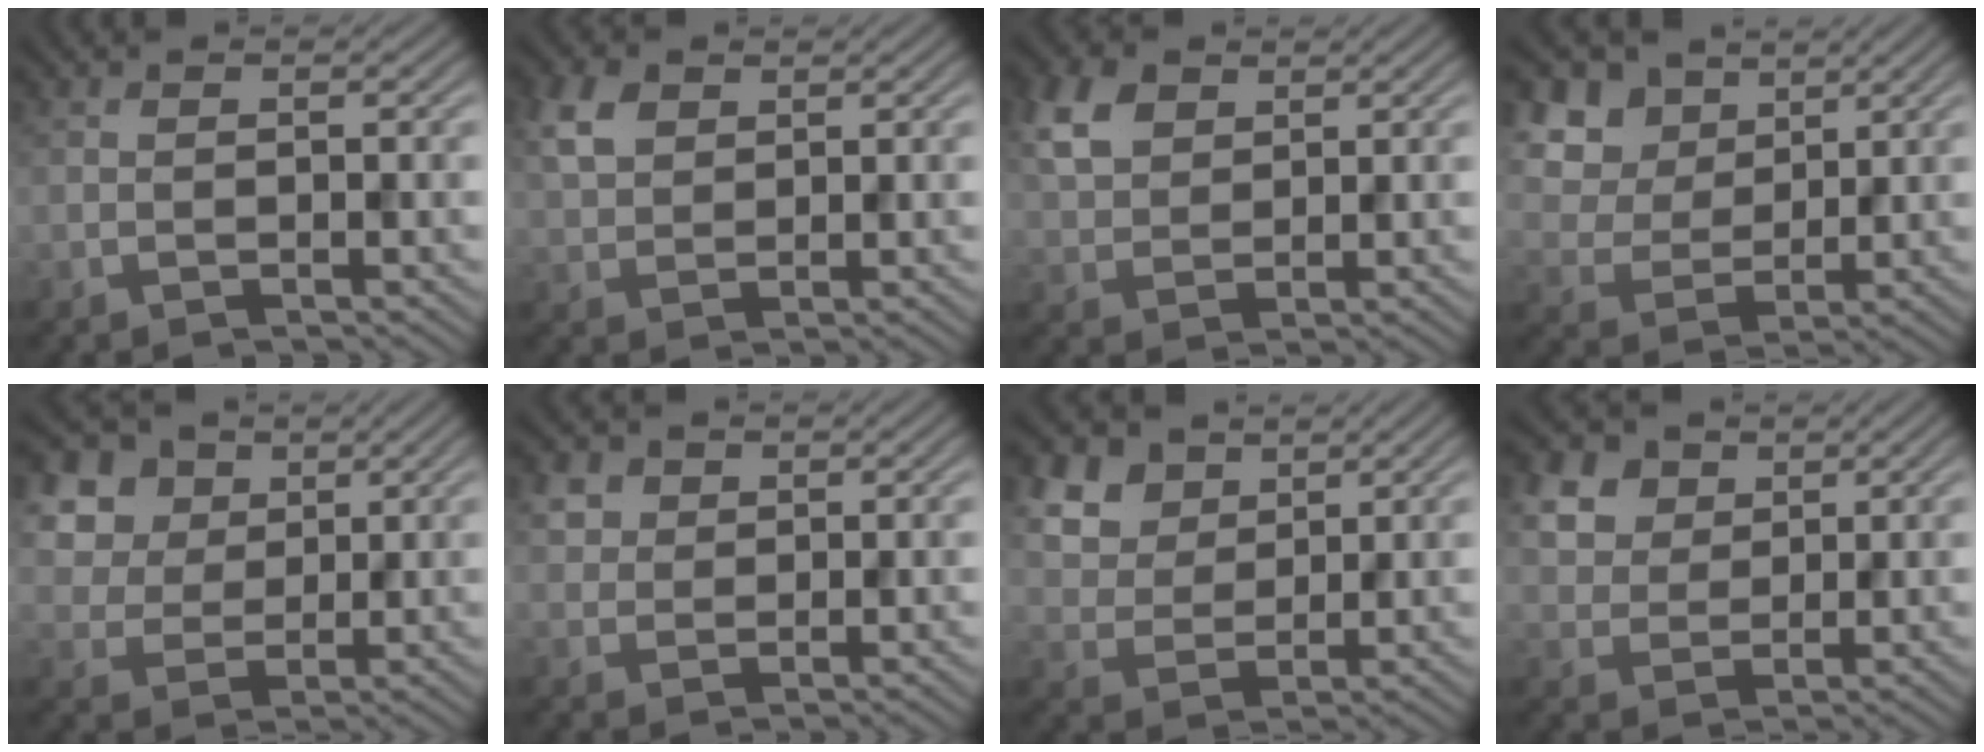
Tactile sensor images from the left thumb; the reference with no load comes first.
{"total": 4.4, "force": [2.0, 3.0, 2.5], "torque": [-0.064, 0.008, 0.041]}
{"total": 5.7, "force": [2.7, 3.8, 3.2], "torque": [-0.086, 0.008, 0.055]}
{"total": 9.6, "force": [4.8, 7.0, 4.4], "torque": [-0.157, 0.009, 0.104]}
{"total": 8.9, "force": [4.4, 6.6, 4.1], "torque": [-0.151, 0.005, 0.093]}
{"total": 3.1, "force": [1.5, 2.5, 1.1], "torque": [-0.038, 0.000, 0.034]}
{"total": 7.9, "force": [4.5, 5.3, 3.7], "torque": [-0.127, -0.006, 0.096]}
{"total": 7.1, "force": [3.7, 5.0, 3.3], "torque": [-0.125, 0.007, 0.074]}